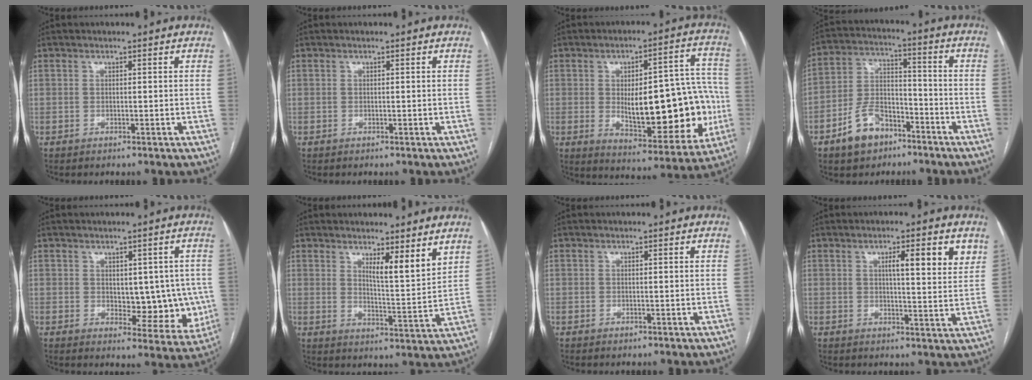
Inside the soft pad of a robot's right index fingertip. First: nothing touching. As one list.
[{"total": 0.0}, {"total": 20.9, "force": [-2.4, 7.6, 19.4], "torque": [-0.230, 0.025, -0.012]}, {"total": 9.8, "force": [-6.0, 5.8, 5.1], "torque": [-0.107, 0.017, -0.103]}, {"total": 9.0, "force": [0.1, 4.9, 7.5], "torque": [-0.071, 0.004, 0.014]}, {"total": 6.5, "force": [4.5, 0.5, 4.6], "torque": [-0.069, -0.022, 0.072]}, {"total": 0.0}, {"total": 7.0, "force": [3.4, 0.9, 6.1], "torque": [-0.083, -0.001, 0.044]}]